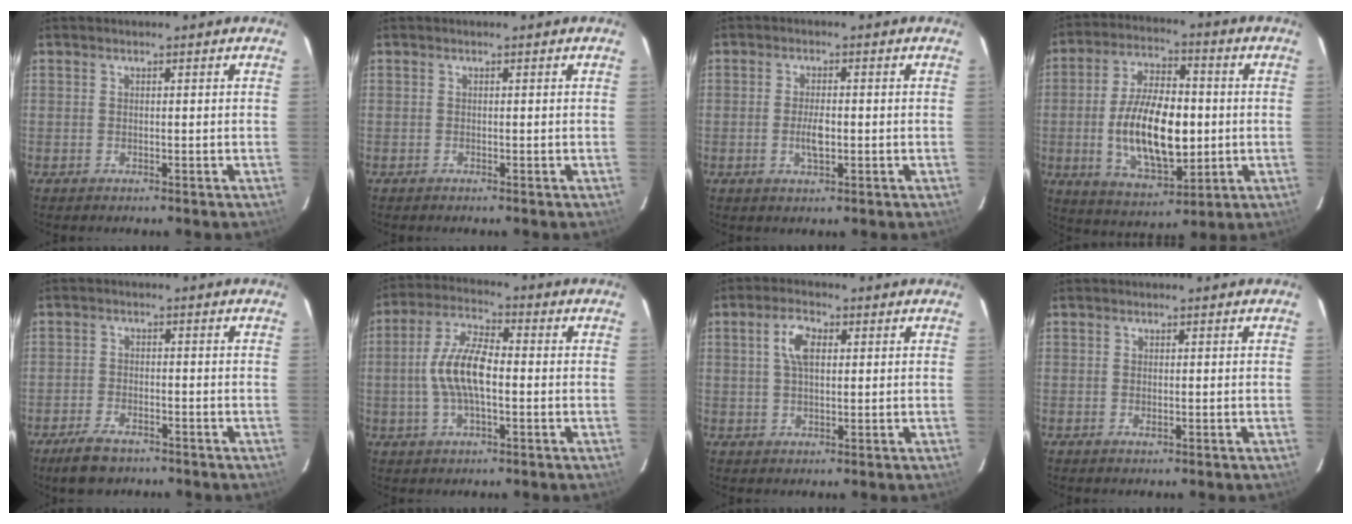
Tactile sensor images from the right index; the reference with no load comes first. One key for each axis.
{"total": 0.0}
{"total": 3.8, "fx": -0.7, "fy": 1.5, "fz": 3.5, "tx": -0.066, "ty": -0.003, "tz": -0.011}
{"total": 17.2, "fx": -1.5, "fy": 8.0, "fz": 15.2, "tx": -0.288, "ty": 0.000, "tz": -0.014}
{"total": 6.1, "fx": -4.6, "fy": 2.6, "fz": 3.0, "tx": -0.079, "ty": -0.003, "tz": -0.080}
{"total": 10.1, "fx": -1.0, "fy": 4.0, "fz": 9.2, "tx": -0.190, "ty": 0.011, "tz": -0.019}
{"total": 5.0, "fx": 1.4, "fy": 2.5, "fz": 4.1, "tx": -0.077, "ty": 0.012, "tz": 0.026}
{"total": 0.9, "fx": 0.0, "fy": 0.5, "fz": 0.7, "tx": -0.014, "ty": 0.000, "tz": 0.000}